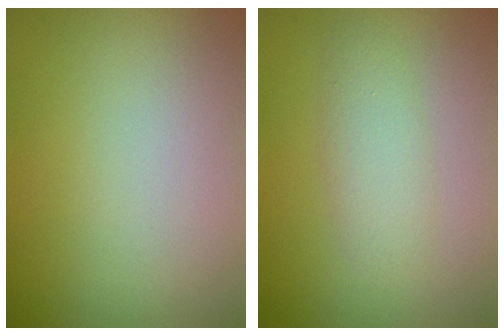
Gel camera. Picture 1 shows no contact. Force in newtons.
{"total": 2.5, "press": 2.5, "slide": 0.1}